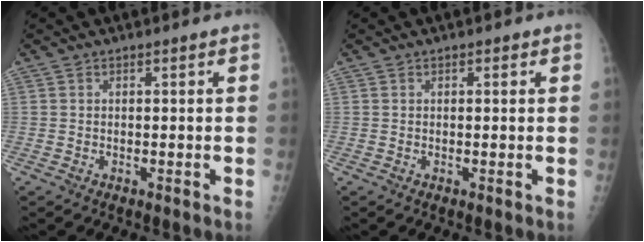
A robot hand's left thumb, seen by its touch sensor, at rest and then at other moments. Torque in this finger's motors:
{"motor_torque": [-0.16, 0.02, -0.02, 0.11, -0.02]}